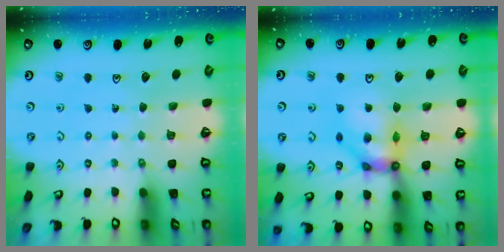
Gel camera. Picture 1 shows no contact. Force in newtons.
{"total": 11.1, "press": 11.1, "slide": 1.0}